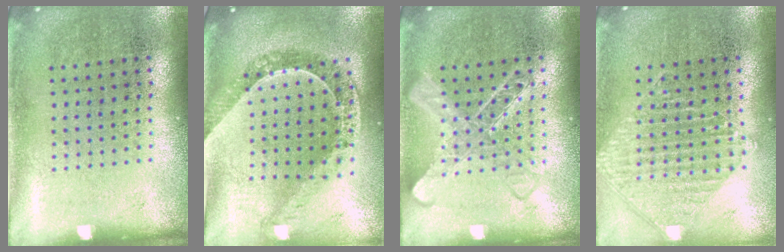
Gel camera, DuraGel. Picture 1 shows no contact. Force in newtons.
{"total": 1.1, "press": 1.1, "slide": 0.3}
{"total": 2.6, "press": 2.6, "slide": 0.4}
{"total": 1.0, "press": 1.0, "slide": 0.1}